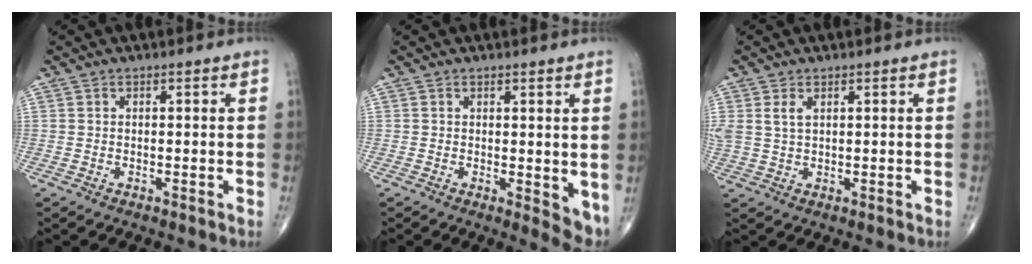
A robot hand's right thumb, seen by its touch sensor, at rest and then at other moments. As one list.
[{"total": 4.7, "force": [0.4, 2.0, 4.3], "torque": [-0.049, -0.014, 0.006]}, {"total": 3.5, "force": [1.3, 1.9, 2.6], "torque": [-0.066, 0.007, 0.035]}]